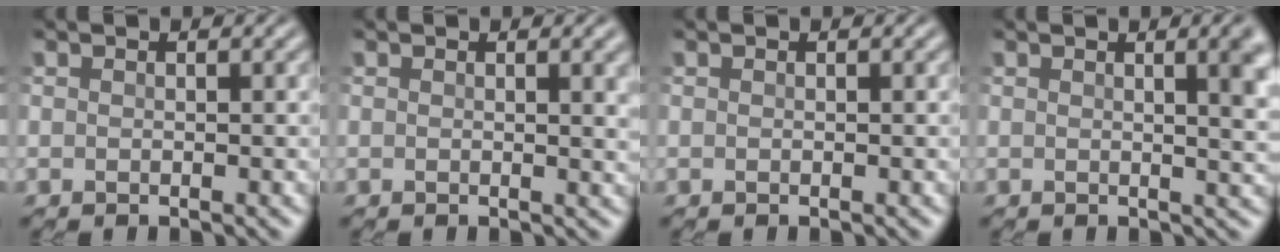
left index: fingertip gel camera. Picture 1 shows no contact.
{"total": 1.9, "force": [0.7, 0.9, 1.5], "torque": [-0.027, -0.001, 0.012]}
{"total": 0.0}
{"total": 3.5, "force": [0.8, 1.3, 3.2], "torque": [-0.047, -0.002, 0.018]}